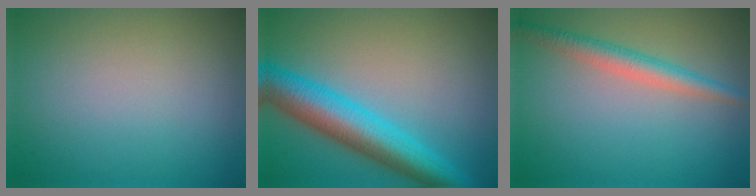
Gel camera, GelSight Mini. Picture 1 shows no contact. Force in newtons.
{"total": 7.8, "press": 7.8, "slide": 0.2}
{"total": 2.8, "press": 2.8, "slide": 0.1}